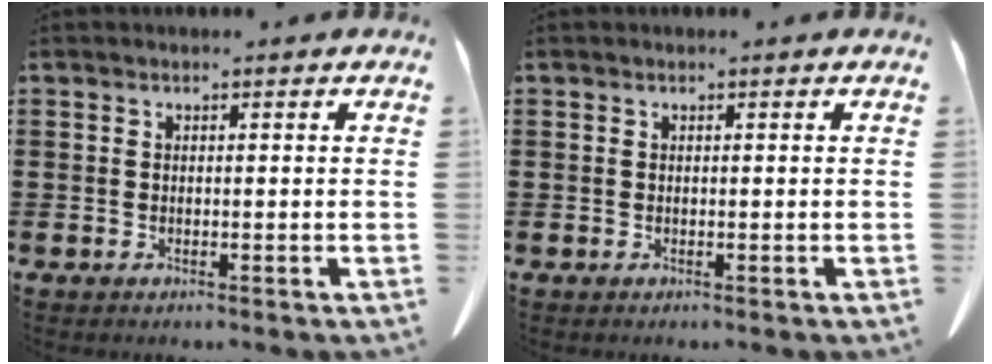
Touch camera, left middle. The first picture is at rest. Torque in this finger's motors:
{"motor_torque": [0.00, 0.00, 0.00, -0.01]}